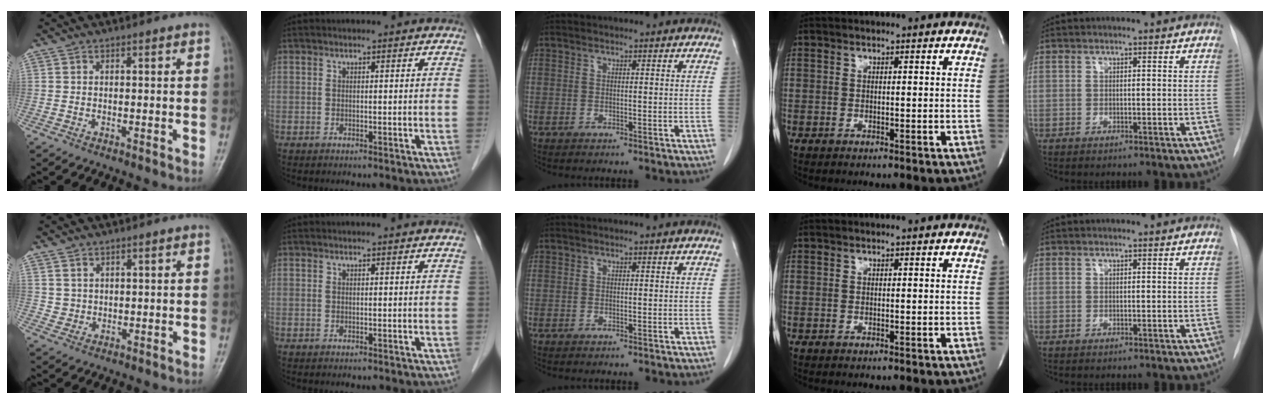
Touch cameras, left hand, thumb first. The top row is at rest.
{"thumb": {"total": 2.1, "force": [1.2, 1.7, 0.2], "torque": [0.013, -0.009, 0.020]}, "index": {"total": 0.9, "force": [0.8, -0.2, 0.2], "torque": [-0.010, -0.001, 0.015]}}